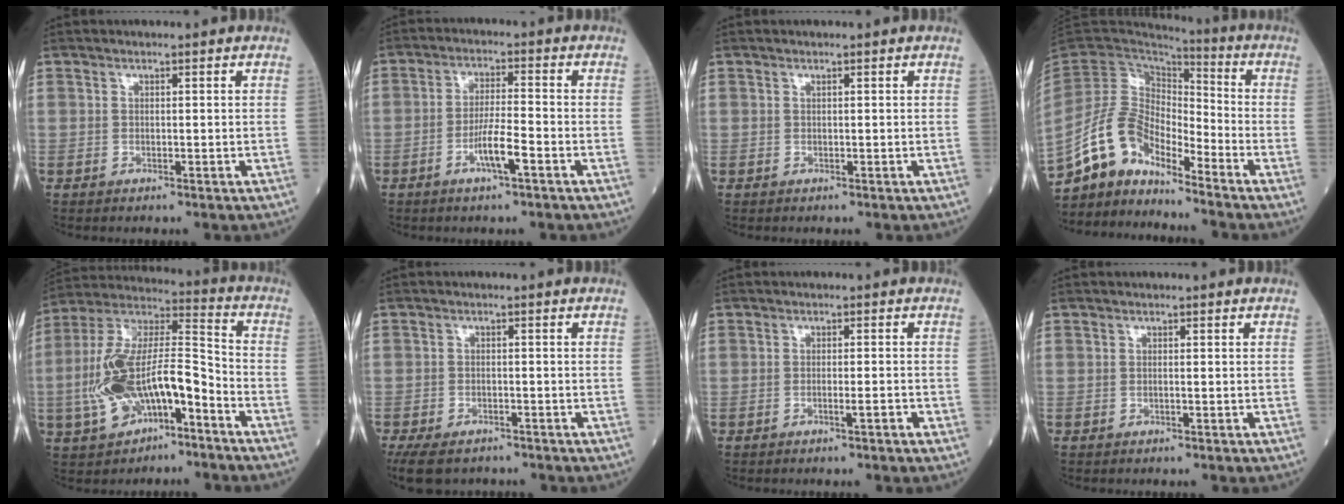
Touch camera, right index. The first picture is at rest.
{"total": 6.3, "force": [-2.9, 0.3, 5.6], "torque": [-0.107, -0.003, -0.055]}
{"total": 0.0}
{"total": 9.6, "force": [-8.3, 3.2, 3.6], "torque": [-0.086, 0.038, -0.163]}
{"total": 15.6, "force": [-5.8, 5.9, 13.2], "torque": [-0.274, 0.021, -0.098]}
{"total": 9.2, "force": [-6.9, 4.6, 4.0], "torque": [-0.091, -0.015, -0.102]}
{"total": 1.6, "force": [-0.9, -0.1, 1.3], "torque": [-0.023, 0.000, -0.014]}
{"total": 0.0}